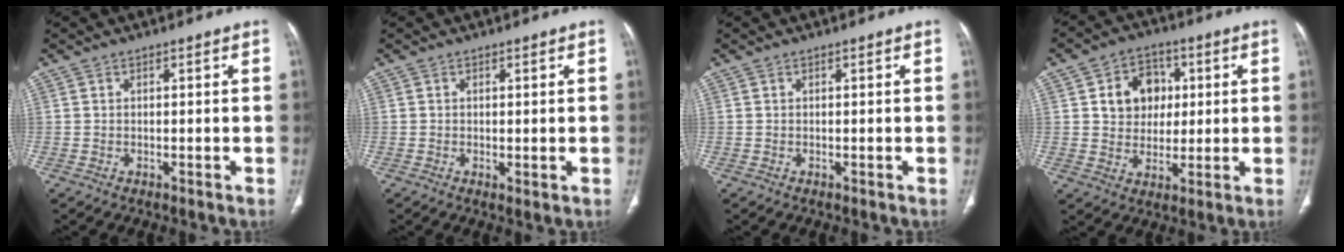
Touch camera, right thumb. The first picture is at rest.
{"total": 1.1, "force": [-0.1, 0.4, 1.1], "torque": [-0.023, -0.007, 0.000]}
{"total": 0.0}
{"total": 9.9, "force": [2.3, 8.1, 5.1], "torque": [-0.034, 0.000, 0.038]}